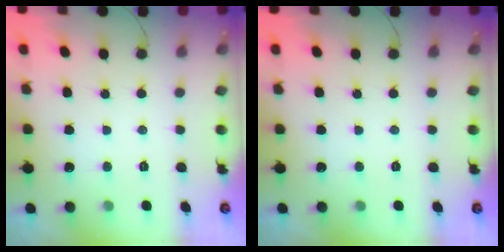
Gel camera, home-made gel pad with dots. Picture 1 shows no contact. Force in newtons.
{"total": 0.0}